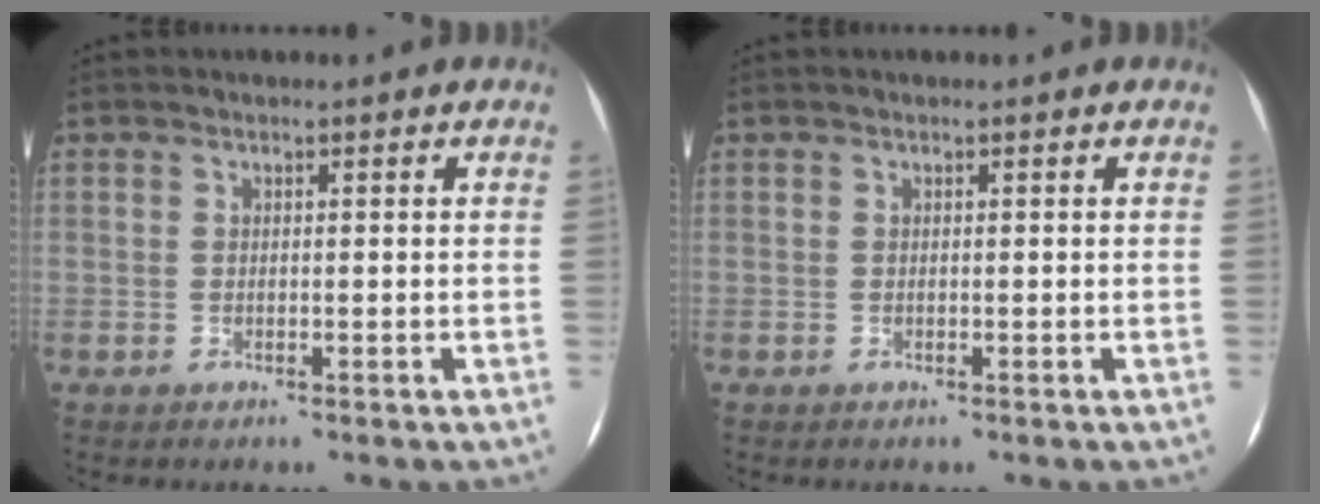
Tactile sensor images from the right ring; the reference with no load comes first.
{"total": 0.0}